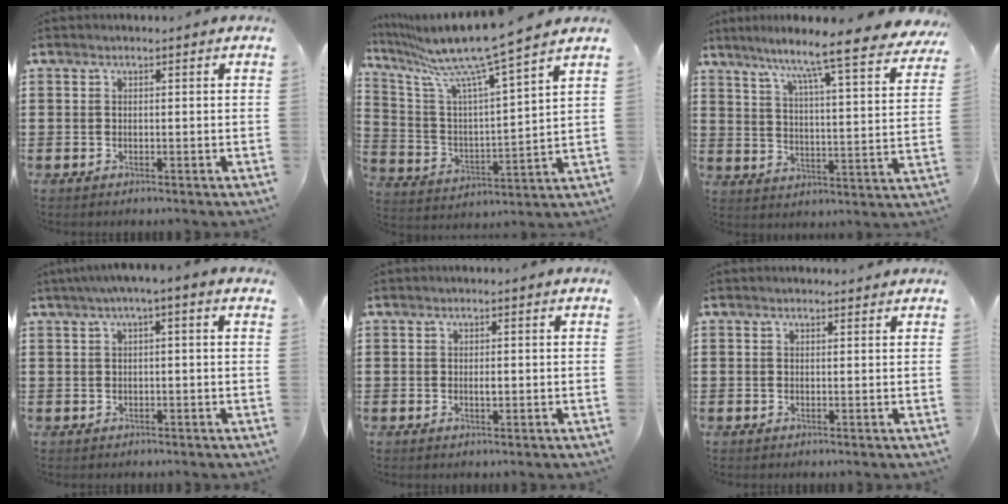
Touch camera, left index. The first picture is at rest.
{"total": 10.6, "force": [9.0, -0.8, 5.5], "torque": [-0.143, -0.064, 0.146]}
{"total": 8.4, "force": [7.3, -0.8, 4.2], "torque": [-0.095, -0.065, 0.111]}
{"total": 1.6, "force": [-0.6, 0.3, 1.5], "torque": [-0.025, 0.000, -0.013]}
{"total": 1.1, "force": [0.0, 0.4, 1.1], "torque": [-0.022, 0.000, -0.001]}
{"total": 0.6, "force": [0.6, 0.3, 0.0], "torque": [-0.001, 0.002, 0.011]}